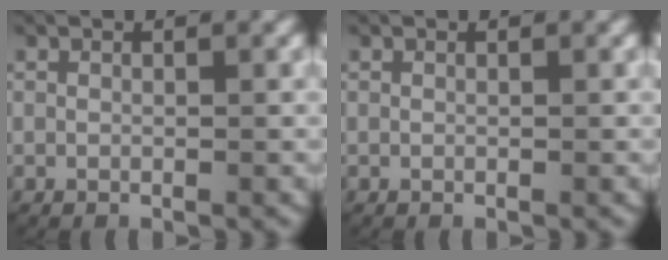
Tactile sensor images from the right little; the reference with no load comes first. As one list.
[{"total": 0.0}]